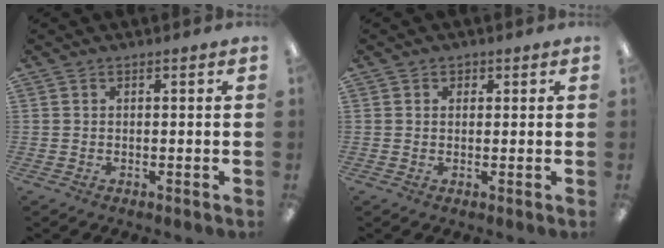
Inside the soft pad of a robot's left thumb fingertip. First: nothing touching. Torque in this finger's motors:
{"motor_torque": [0.26, 0.09, -0.06, -0.13, -0.04]}